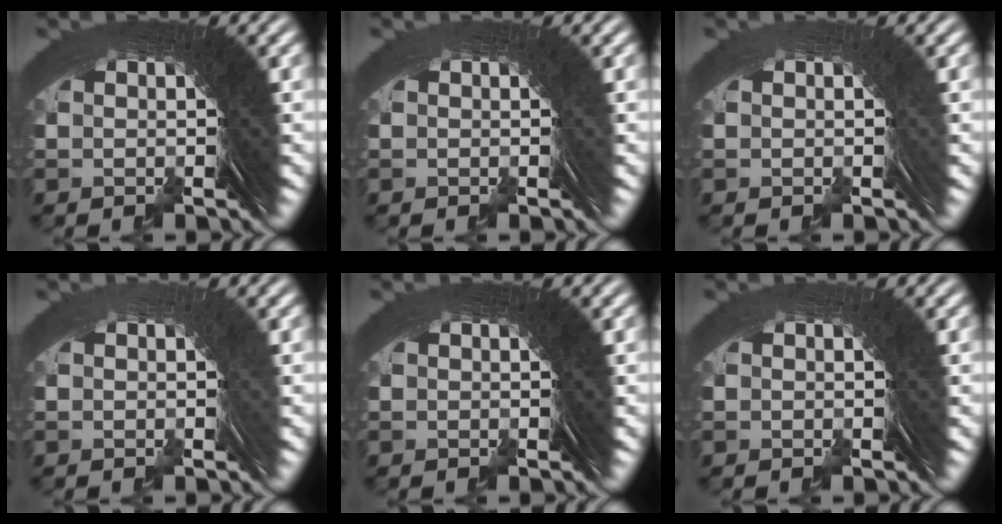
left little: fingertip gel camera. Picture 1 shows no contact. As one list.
[{"total": 1.2, "force": [0.3, -0.4, -1.1], "torque": [0.019, 0.007, 0.001]}, {"total": 1.8, "force": [0.4, -0.6, -1.7], "torque": [0.028, 0.009, 0.003]}, {"total": 2.1, "force": [0.5, -0.6, -1.9], "torque": [0.031, 0.010, 0.005]}, {"total": 0.0}, {"total": 0.8, "force": [0.2, -0.2, -0.7], "torque": [0.014, 0.005, 0.001]}]